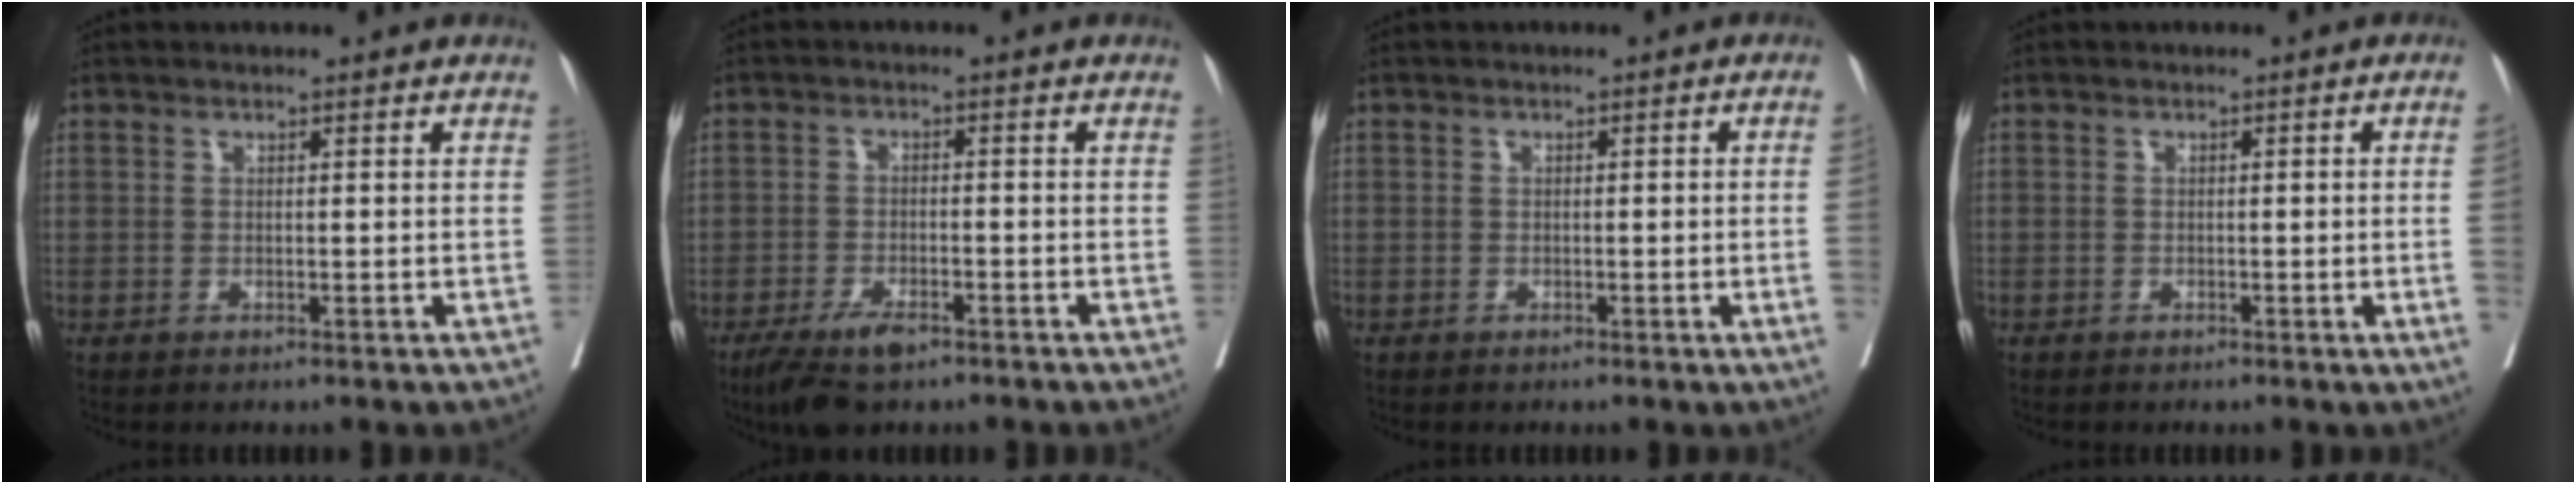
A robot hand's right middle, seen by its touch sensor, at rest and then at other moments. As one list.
[{"total": 6.1, "force": [-4.2, 2.0, 3.9], "torque": [-0.072, -0.008, -0.072]}, {"total": 2.2, "force": [-0.4, -0.4, 2.1], "torque": [-0.033, 0.003, -0.002]}, {"total": 2.6, "force": [-0.5, -1.0, 2.3], "torque": [-0.031, -0.004, -0.006]}]